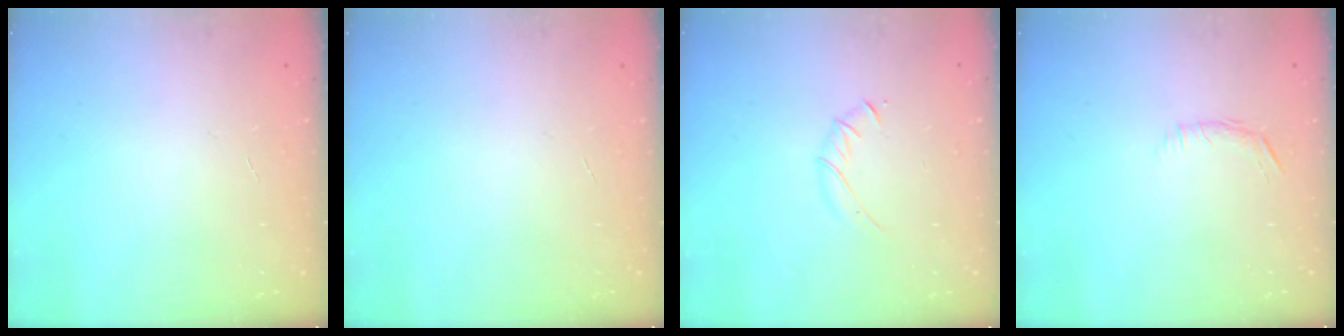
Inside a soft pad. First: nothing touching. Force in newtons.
{"total": 0.0}
{"total": 3.5, "press": 3.4, "slide": 1.0}
{"total": 6.2, "press": 5.9, "slide": 1.9}